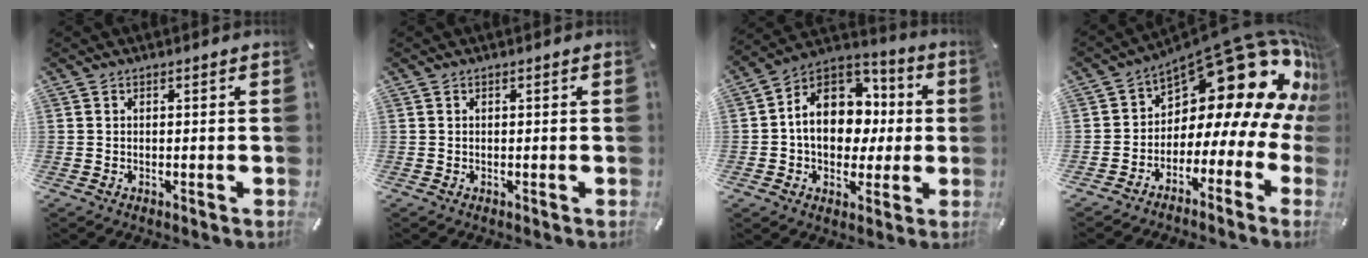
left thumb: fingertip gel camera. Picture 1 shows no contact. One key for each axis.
{"total": 0.0}
{"total": 14.5, "fx": 0.4, "fy": 11.8, "fz": 8.5, "tx": -0.146, "ty": -0.003, "tz": 0.011}
{"total": 20.8, "fx": 10.0, "fy": 10.5, "fz": 14.9, "tx": -0.224, "ty": -0.086, "tz": 0.178}